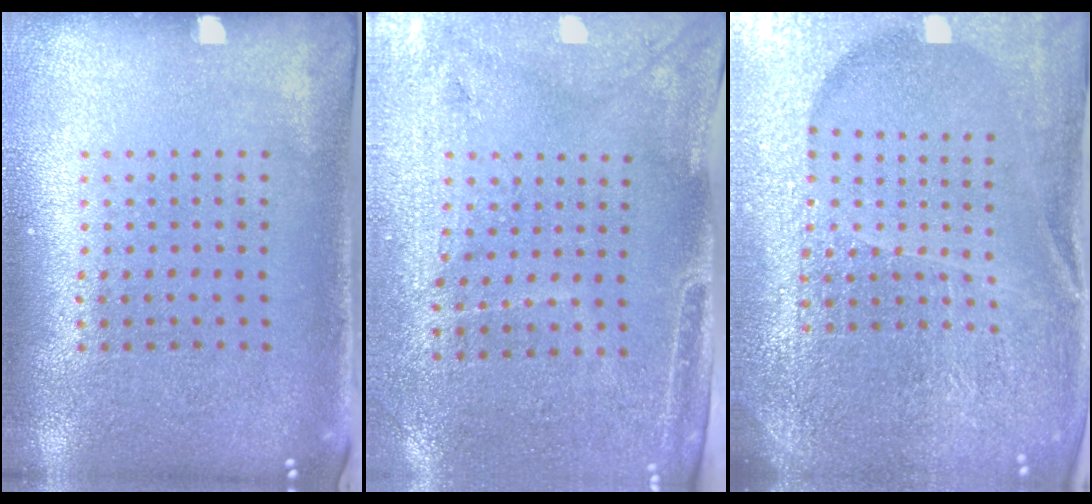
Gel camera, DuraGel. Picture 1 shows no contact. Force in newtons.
{"total": 3.1, "press": 2.8, "slide": 1.4}
{"total": 5.7, "press": 5.1, "slide": 2.6}